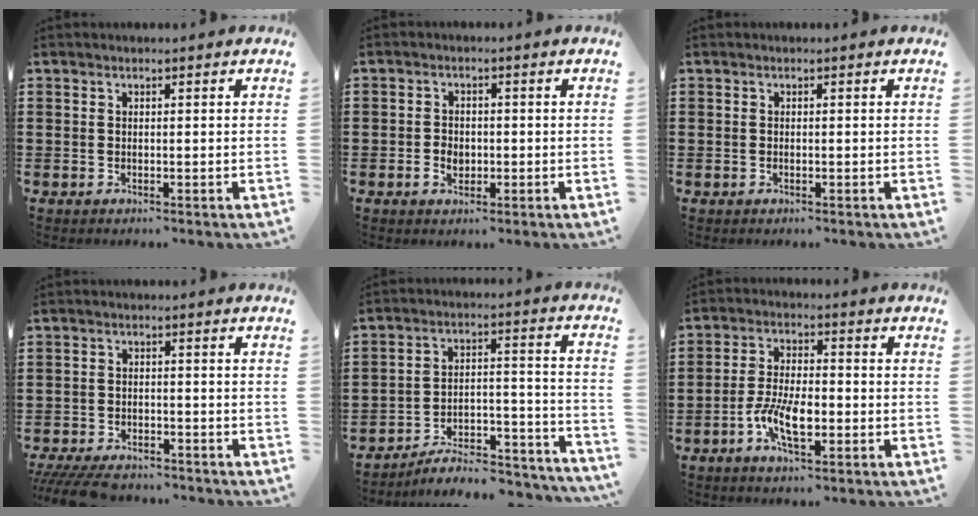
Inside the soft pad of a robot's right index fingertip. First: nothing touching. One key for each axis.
{"total": 2.4, "fx": -0.7, "fy": 1.6, "fz": 1.6, "tx": -0.033, "ty": -0.001, "tz": -0.014}
{"total": 0.0}
{"total": 4.5, "fx": -4.2, "fy": 0.9, "fz": 1.2, "tx": -0.040, "ty": -0.007, "tz": -0.088}
{"total": 6.3, "fx": -5.4, "fy": 1.9, "fz": 2.7, "tx": -0.038, "ty": 0.005, "tz": -0.102}
{"total": 7.4, "fx": -2.6, "fy": 3.1, "fz": 6.2, "tx": -0.137, "ty": -0.003, "tz": -0.052}